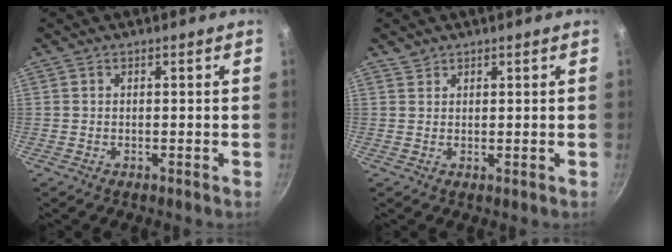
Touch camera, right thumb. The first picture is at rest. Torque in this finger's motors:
{"motor_torque": [-0.34, 0.09, 0.34, -0.19, -0.01]}